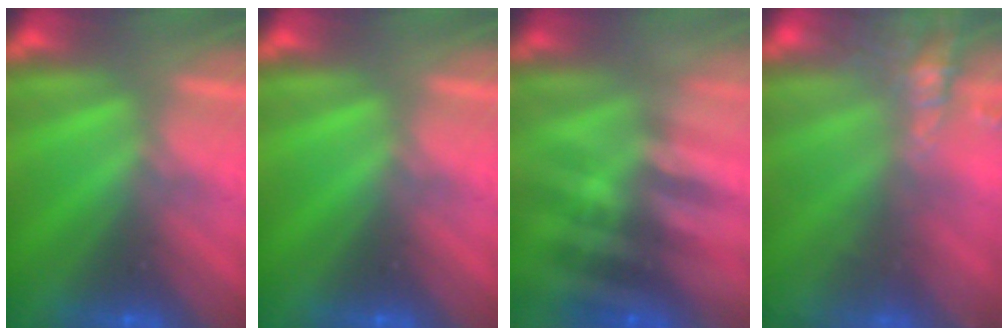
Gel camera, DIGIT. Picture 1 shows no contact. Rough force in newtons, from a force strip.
{"total": 0.0}
{"total": 2.4}
{"total": 7.7}